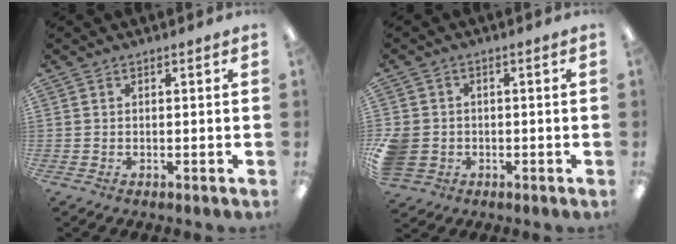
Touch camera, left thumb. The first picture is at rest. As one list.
[{"total": 5.7, "force": [-1.1, 5.2, 2.2], "torque": [-0.052, 0.008, -0.019]}]